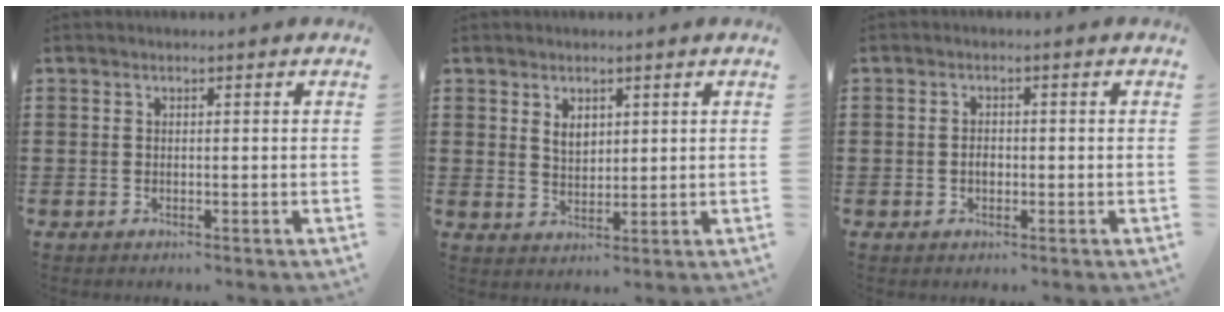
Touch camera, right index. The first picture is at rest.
{"total": 2.7, "force": [1.6, 1.8, 1.3], "torque": [-0.023, 0.002, 0.028]}
{"total": 1.6, "force": [-0.3, 1.0, 1.2], "torque": [-0.024, 0.005, -0.006]}